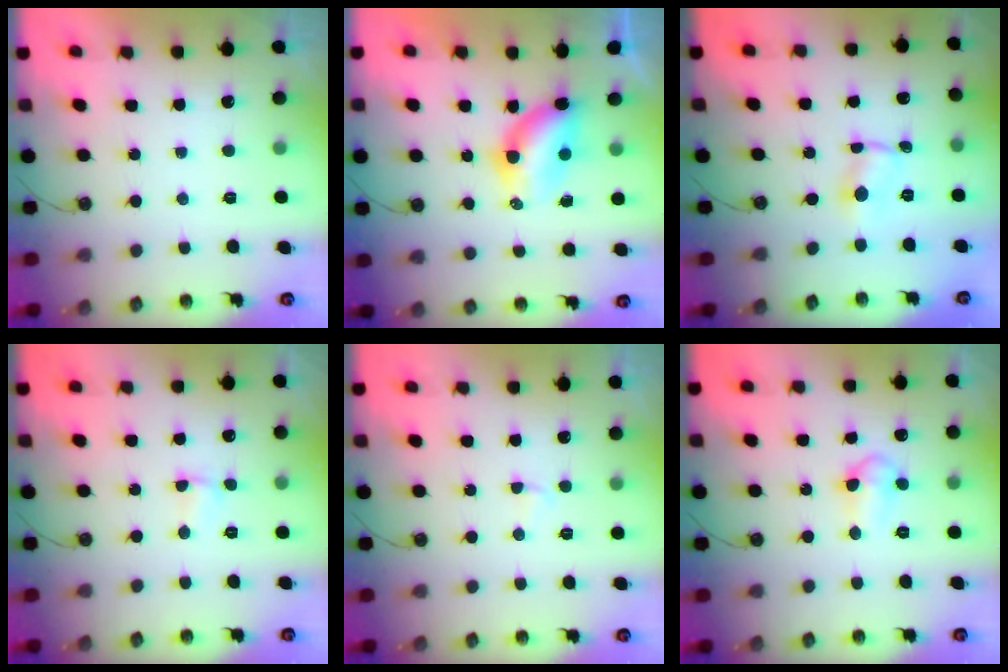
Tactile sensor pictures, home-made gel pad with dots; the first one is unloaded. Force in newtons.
{"total": 7.9, "press": 6.9, "slide": 3.8}
{"total": 1.3, "press": 1.3, "slide": 0.2}
{"total": 1.7, "press": 1.6, "slide": 0.4}
{"total": 2.6, "press": 2.6, "slide": 0.2}
{"total": 7.7, "press": 6.6, "slide": 3.8}